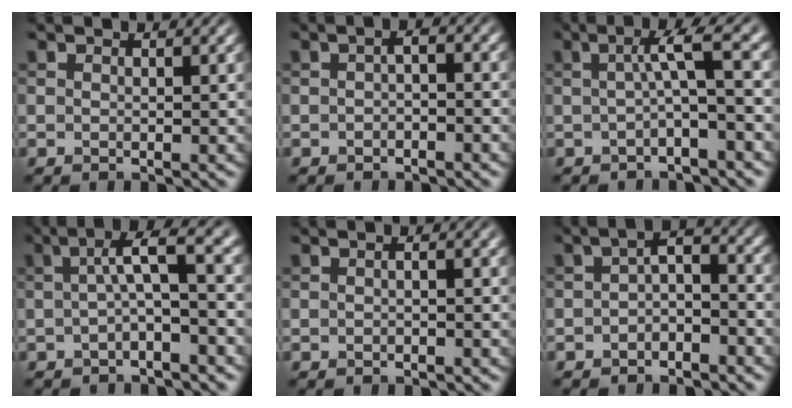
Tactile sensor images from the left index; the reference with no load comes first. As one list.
[{"total": 1.4, "force": [-0.7, 0.5, 1.1], "torque": [-0.022, 0.005, -0.015]}, {"total": 4.0, "force": [-0.2, 0.6, 3.9], "torque": [-0.063, 0.014, -0.010]}, {"total": 4.6, "force": [0.2, 0.9, 4.5], "torque": [-0.074, 0.019, -0.006]}, {"total": 0.7, "force": [-0.2, 0.0, 0.6], "torque": [-0.015, 0.005, -0.007]}, {"total": 3.2, "force": [-1.3, 1.6, 2.4], "torque": [-0.040, 0.012, -0.032]}]